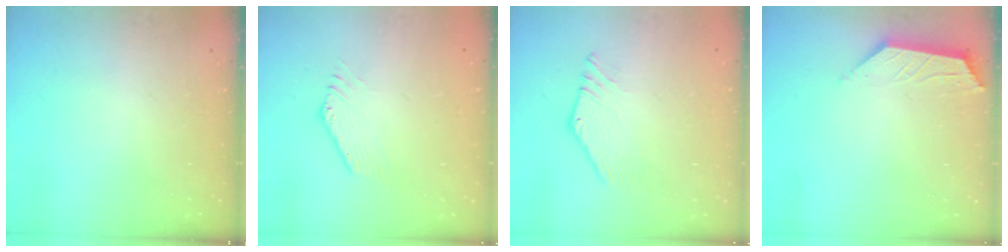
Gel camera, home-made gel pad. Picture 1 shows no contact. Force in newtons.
{"total": 1.6, "press": 1.6, "slide": 0.1}
{"total": 1.6, "press": 1.6, "slide": 0.1}
{"total": 3.0, "press": 2.9, "slide": 0.5}